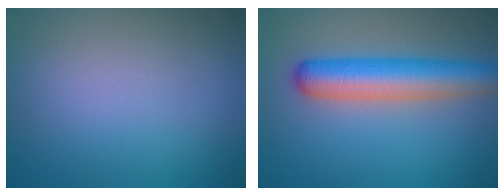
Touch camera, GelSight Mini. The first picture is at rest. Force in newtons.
{"total": 5.9, "press": 5.9, "slide": 0.2}